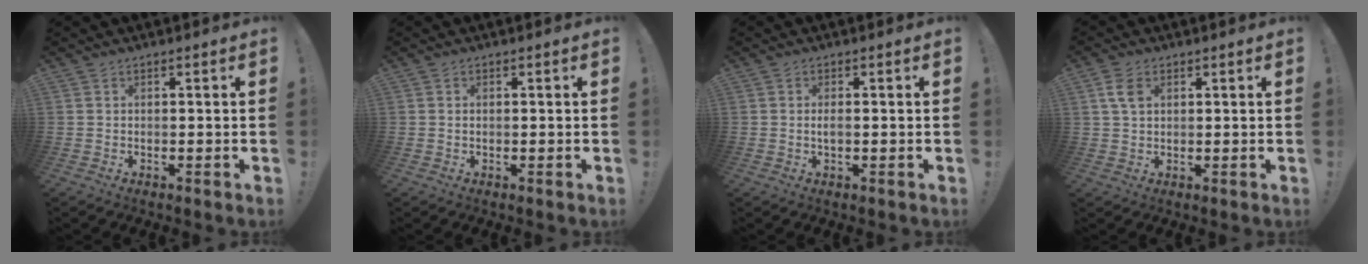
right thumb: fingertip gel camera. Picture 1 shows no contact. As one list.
[{"total": 0.5, "force": [0.2, 0.4, 0.3], "torque": [-0.011, 0.004, 0.004]}, {"total": 1.5, "force": [-0.4, 0.5, 1.4], "torque": [-0.020, -0.001, -0.008]}, {"total": 7.0, "force": [2.3, 5.0, 4.2], "torque": [-0.063, 0.005, 0.046]}]